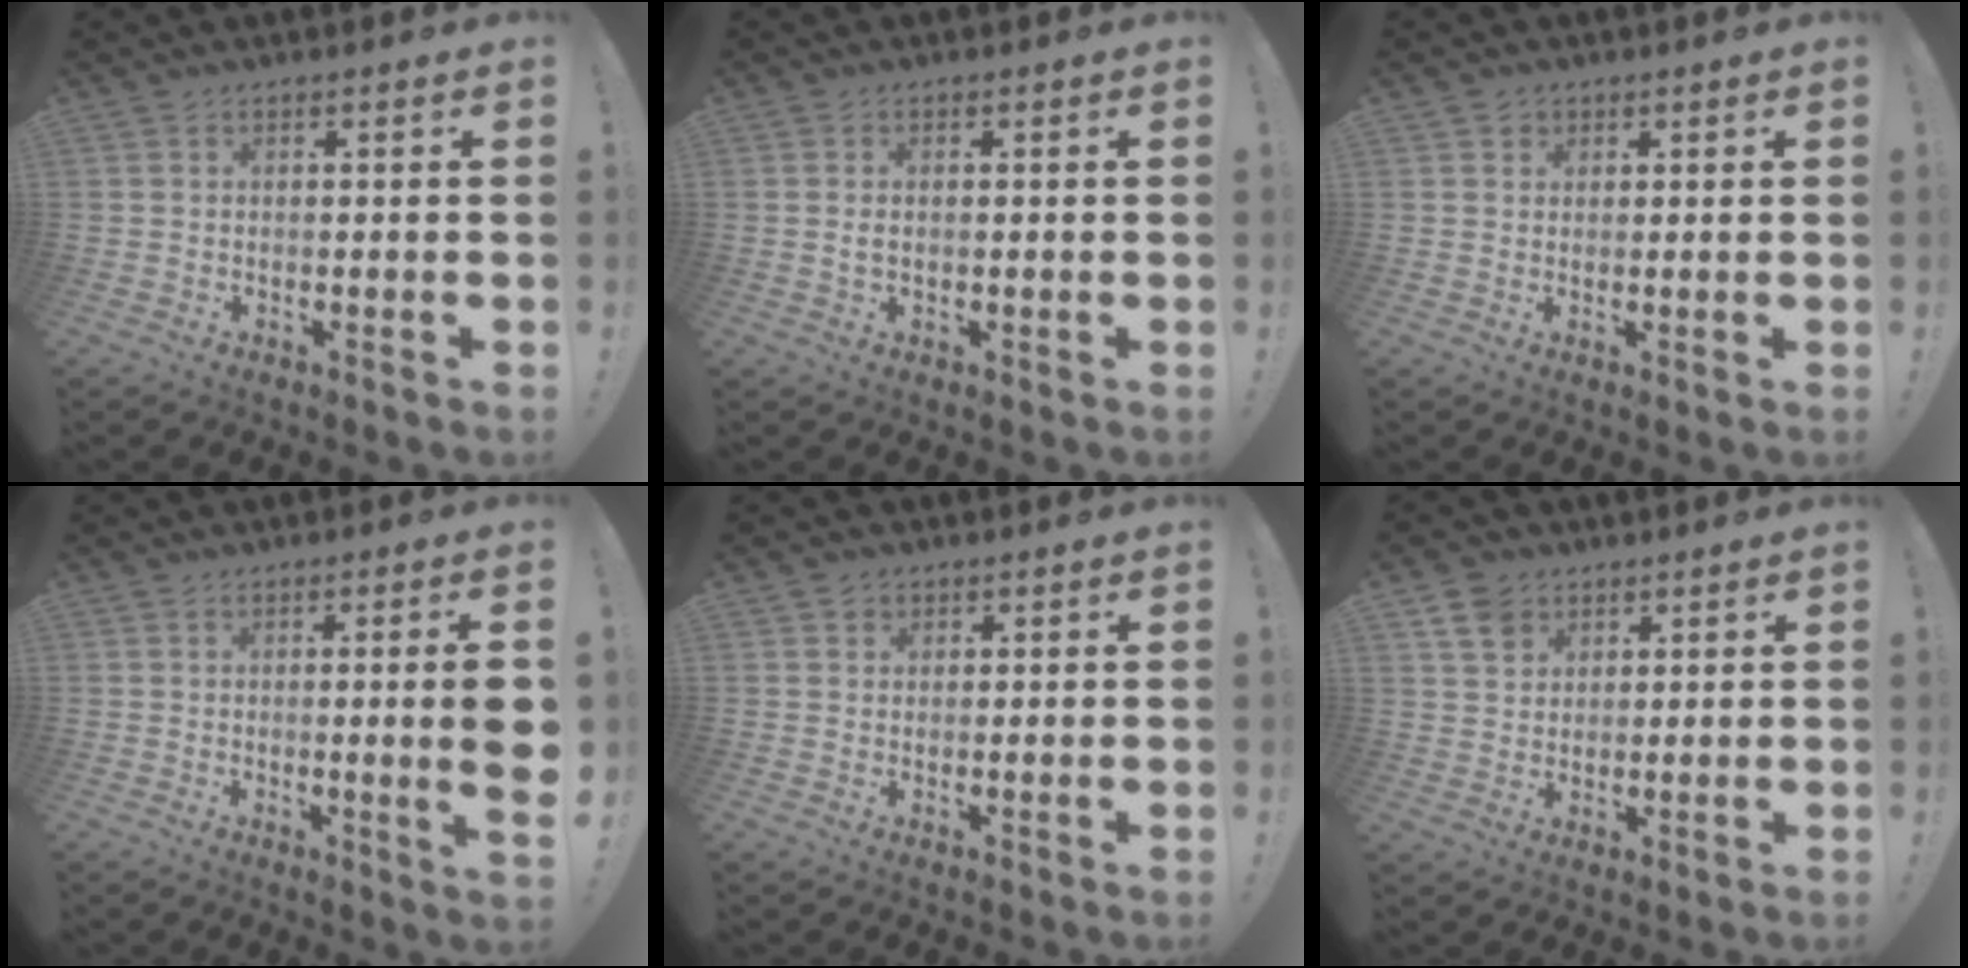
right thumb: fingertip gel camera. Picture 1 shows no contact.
{"total": 1.6, "force": [0.0, 0.9, 1.4], "torque": [-0.018, 0.000, -0.001]}
{"total": 1.7, "force": [0.9, 1.5, 0.2], "torque": [0.003, -0.004, 0.014]}
{"total": 7.0, "force": [0.3, -0.4, 6.9], "torque": [-0.107, -0.010, 0.002]}
{"total": 1.5, "force": [0.9, 1.2, 0.2], "torque": [0.005, -0.005, 0.014]}
{"total": 7.0, "force": [4.1, 5.3, 2.0], "torque": [-0.035, -0.019, 0.080]}